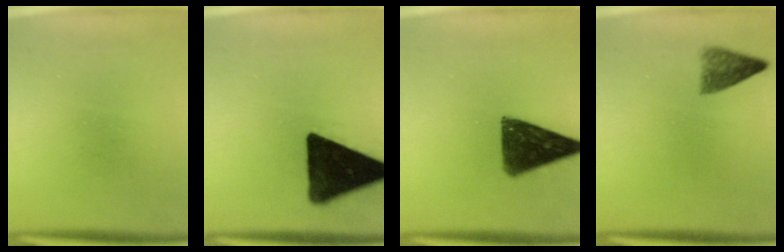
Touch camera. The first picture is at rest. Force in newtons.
{"total": 18.4}
{"total": 12.3}
{"total": 3.5}